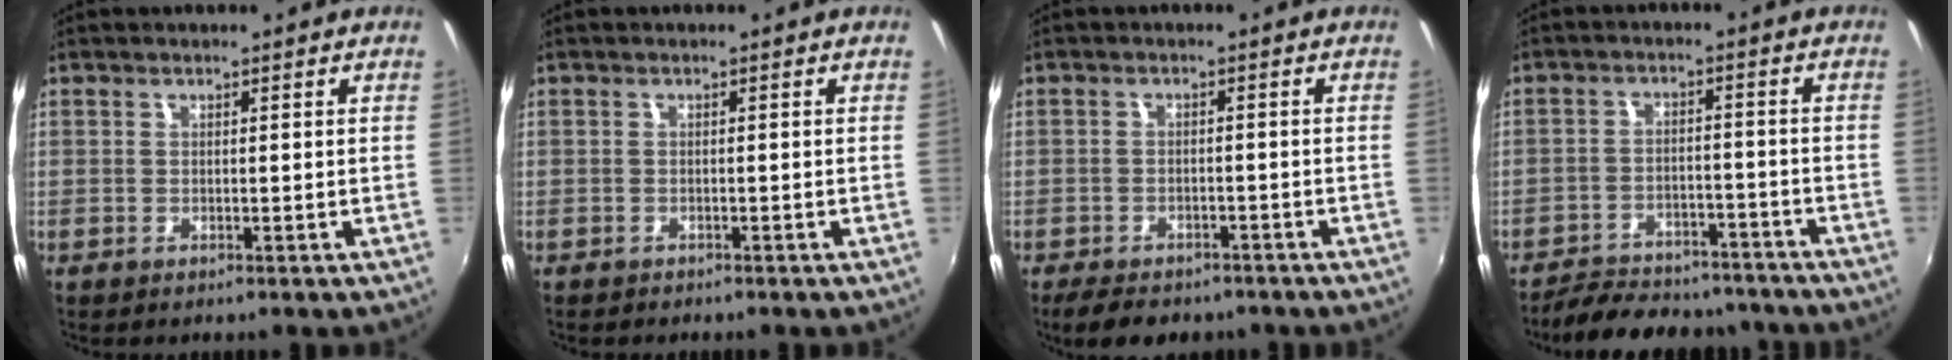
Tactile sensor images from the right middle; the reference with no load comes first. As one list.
[{"total": 1.0, "force": [-0.9, 0.4, 0.1], "torque": [-0.007, -0.002, -0.014]}, {"total": 7.8, "force": [-6.2, 3.4, 3.3], "torque": [-0.074, -0.012, -0.092]}, {"total": 17.1, "force": [-14.8, 5.8, 6.3], "torque": [-0.138, 0.003, -0.195]}]